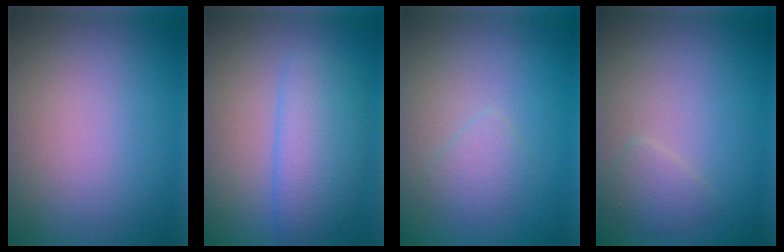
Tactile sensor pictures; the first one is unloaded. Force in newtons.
{"total": 4.6, "press": 4.6, "slide": 0.1}
{"total": 1.7, "press": 1.7, "slide": 0.1}
{"total": 1.5, "press": 1.5, "slide": 0.1}